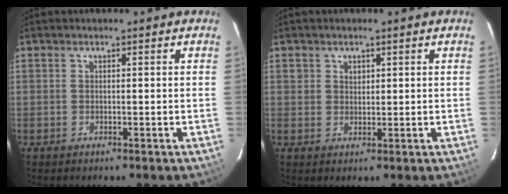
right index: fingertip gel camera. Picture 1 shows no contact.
{"total": 1.8, "force": [0.8, 1.6, 0.4], "torque": [-0.003, 0.005, 0.014]}